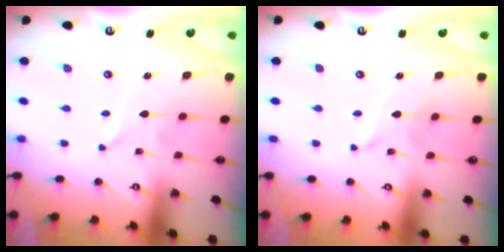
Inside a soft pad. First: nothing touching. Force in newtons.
{"total": 1.5, "press": 1.5, "slide": 0.3}